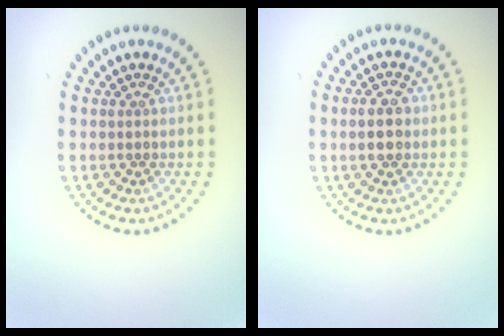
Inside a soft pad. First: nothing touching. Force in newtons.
{"total": 2.4, "press": 2.4, "slide": 0.1}